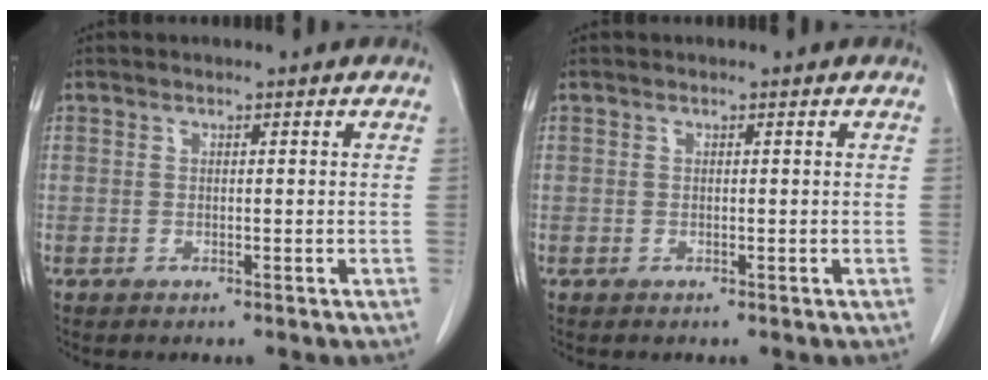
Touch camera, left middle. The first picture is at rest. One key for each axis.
{"total": 0.0}